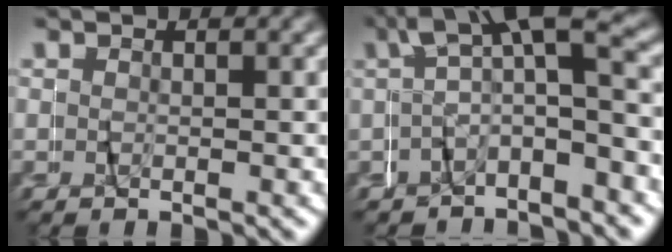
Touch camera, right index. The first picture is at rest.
{"total": 3.8, "force": [0.5, 1.3, 3.5], "torque": [-0.049, 0.013, -0.003]}